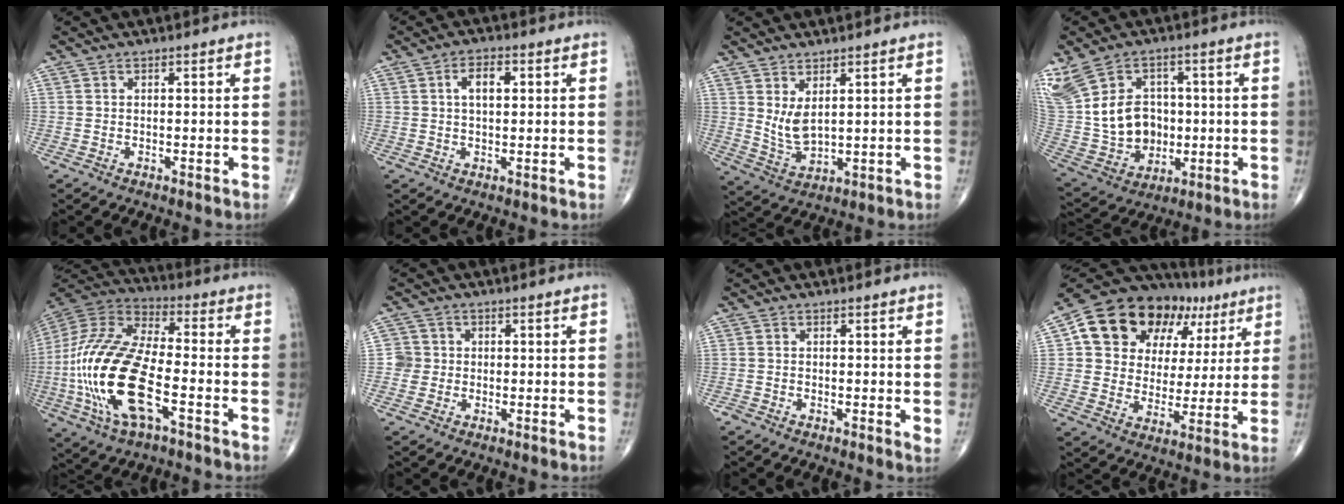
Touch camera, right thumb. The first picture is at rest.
{"total": 4.6, "force": [1.1, 2.3, 3.8], "torque": [-0.063, 0.004, 0.017]}
{"total": 5.7, "force": [2.2, 2.5, 4.6], "torque": [-0.087, -0.027, 0.058]}
{"total": 22.0, "force": [4.1, 17.3, 13.0], "torque": [-0.280, 0.032, 0.111]}
{"total": 23.6, "force": [-6.0, 9.7, 20.6], "torque": [-0.458, 0.013, -0.106]}
{"total": 3.1, "force": [-0.2, 3.1, 0.1], "torque": [0.025, 0.010, -0.008]}
{"total": 1.4, "force": [-0.2, 0.6, 1.3], "torque": [-0.019, -0.005, -0.011]}
{"total": 21.9, "force": [9.0, 15.6, 12.5], "torque": [-0.147, 0.019, 0.147]}